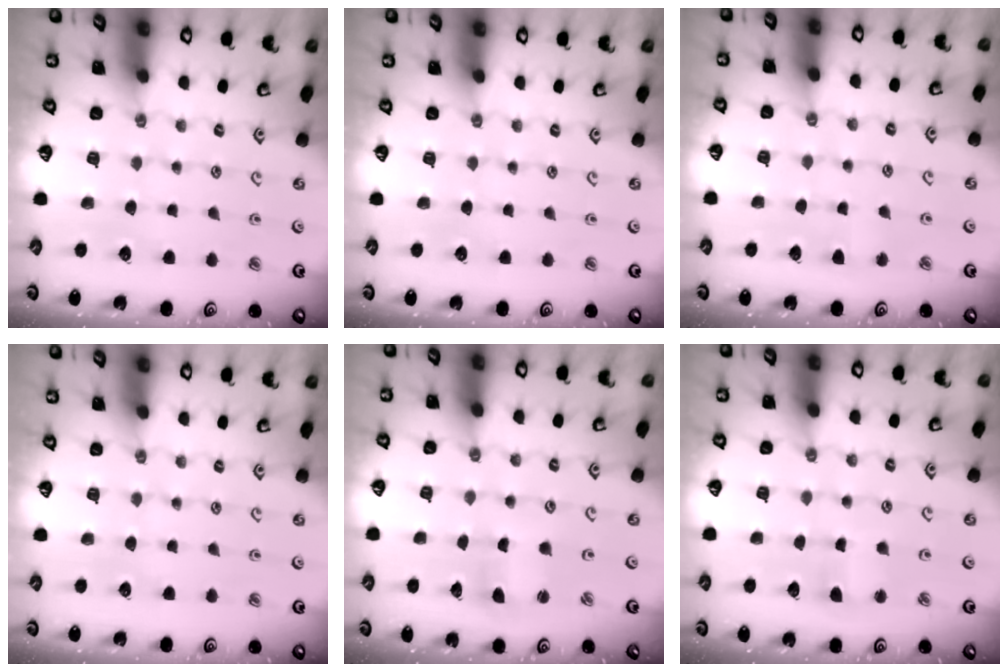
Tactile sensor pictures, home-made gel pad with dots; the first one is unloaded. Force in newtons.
{"total": 0.0}
{"total": 2.4, "press": 2.4, "slide": 0.3}
{"total": 0.0}
{"total": 2.2, "press": 2.2, "slide": 0.3}
{"total": 3.1, "press": 3.1, "slide": 0.3}